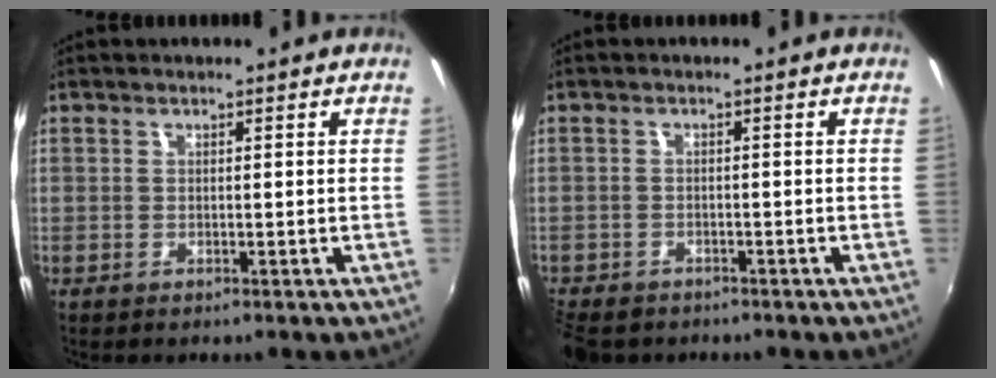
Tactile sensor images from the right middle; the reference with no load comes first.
{"total": 7.0, "force": [-5.2, 4.0, 2.7], "torque": [-0.081, -0.022, -0.090]}